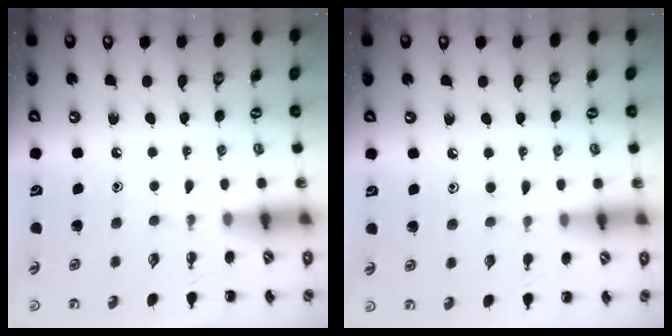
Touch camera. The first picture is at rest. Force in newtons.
{"total": 5.3, "press": 5.0, "slide": 1.9}